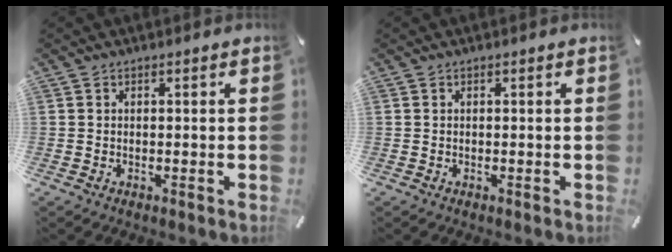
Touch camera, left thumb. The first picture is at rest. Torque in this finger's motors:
{"motor_torque": [-0.03, 0.01, -0.04, 0.00, 0.00]}